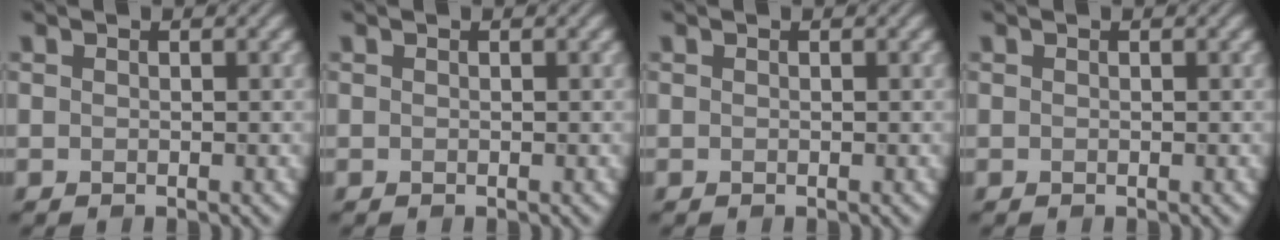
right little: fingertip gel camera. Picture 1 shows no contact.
{"total": 0.0}
{"total": 0.0}
{"total": 0.0}